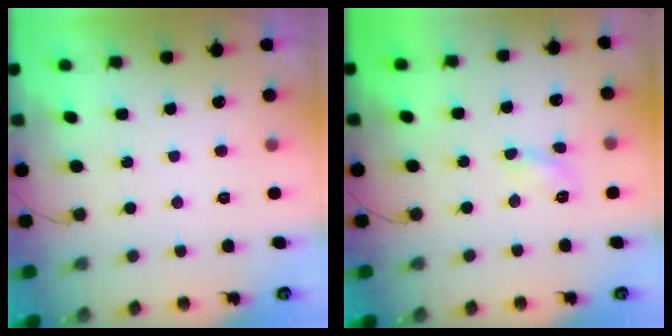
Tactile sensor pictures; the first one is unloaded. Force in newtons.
{"total": 4.4, "press": 4.3, "slide": 0.6}